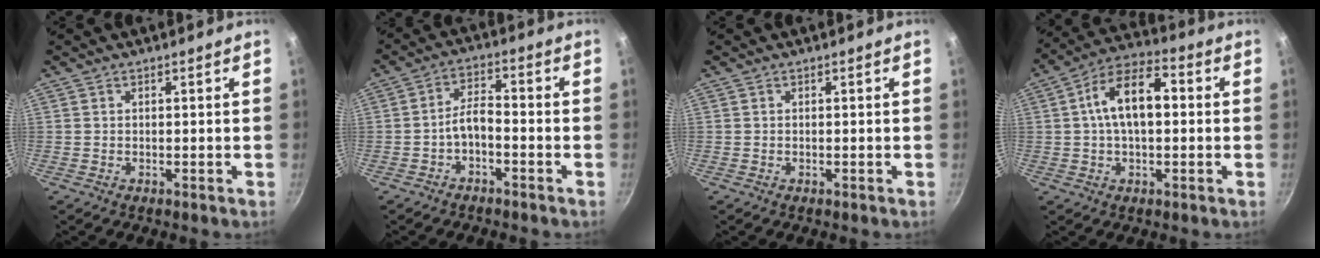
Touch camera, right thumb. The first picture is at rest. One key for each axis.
{"total": 4.0, "fx": -1.7, "fy": 1.8, "fz": 3.1, "tx": -0.053, "ty": 0.029, "tz": -0.036}
{"total": 0.0}
{"total": 12.4, "fx": 1.4, "fy": 6.6, "fz": 10.4, "tx": -0.180, "ty": 0.030, "tz": 0.015}